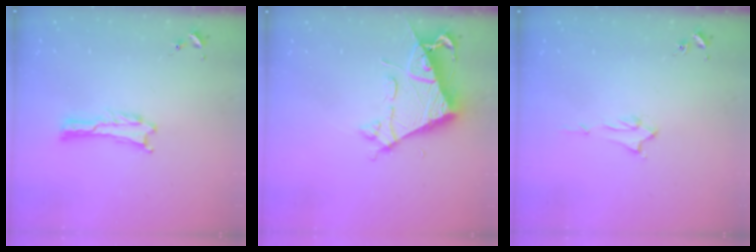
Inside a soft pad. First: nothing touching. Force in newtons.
{"total": 6.8, "press": 6.7, "slide": 0.6}
{"total": 1.4, "press": 1.4, "slide": 0.2}